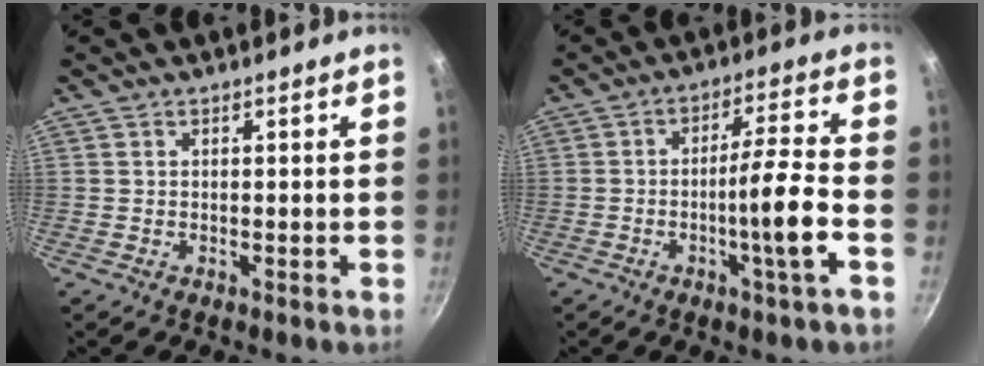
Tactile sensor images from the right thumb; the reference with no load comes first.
{"total": 9.8, "force": [-3.2, 0.1, 9.2], "torque": [-0.147, 0.026, -0.054]}